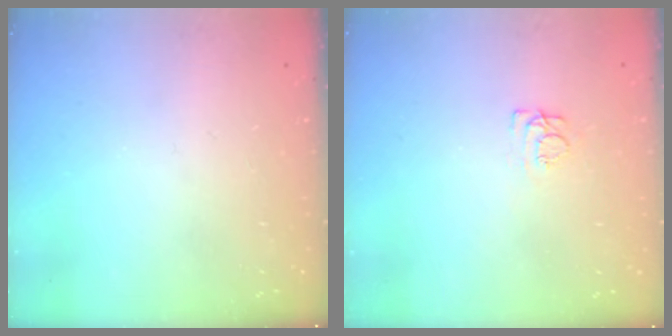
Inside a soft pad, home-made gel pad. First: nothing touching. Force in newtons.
{"total": 6.8, "press": 6.8, "slide": 0.8}